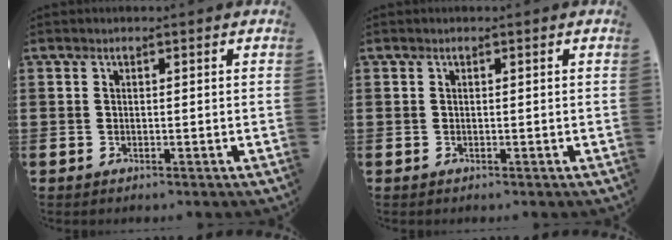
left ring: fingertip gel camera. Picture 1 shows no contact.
{"total": 0.0}